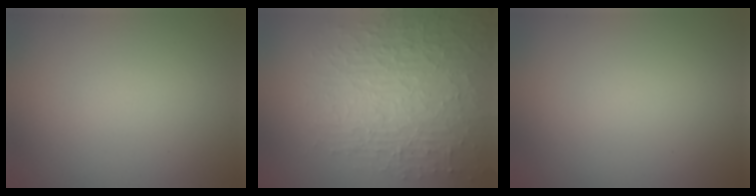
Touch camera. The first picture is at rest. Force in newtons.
{"total": 8.2, "press": 5.9, "slide": 5.7}
{"total": 0.0}